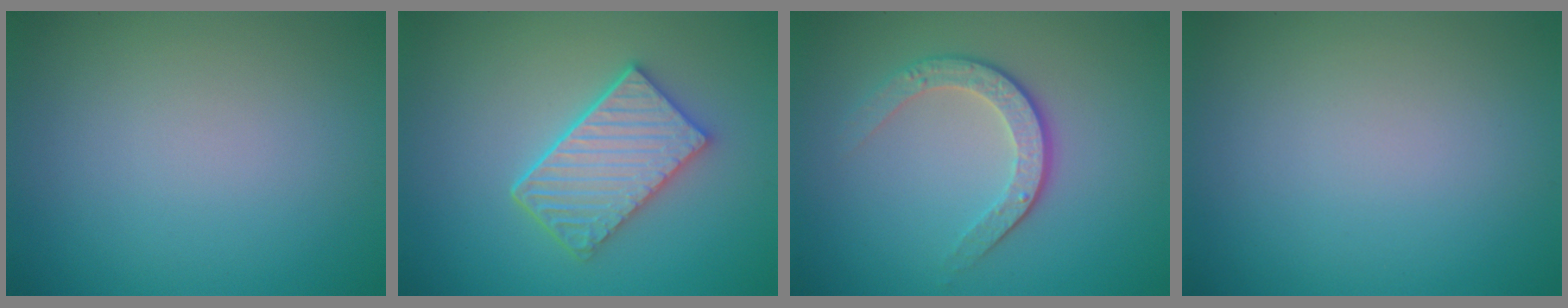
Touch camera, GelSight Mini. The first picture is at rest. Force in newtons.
{"total": 5.0, "press": 4.2, "slide": 2.8}
{"total": 3.3, "press": 2.5, "slide": 2.1}
{"total": 0.0}